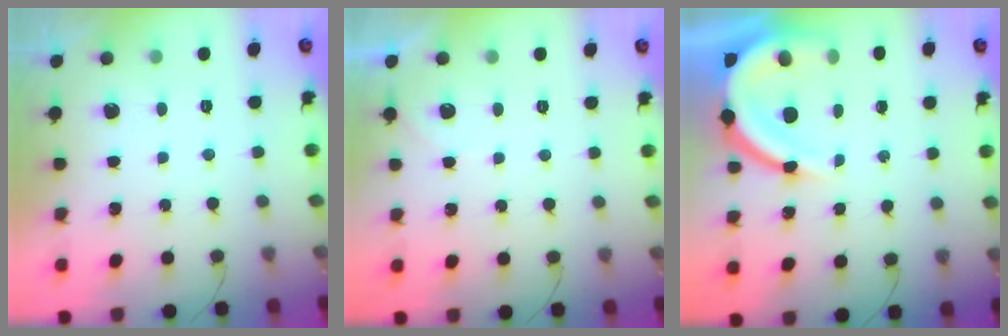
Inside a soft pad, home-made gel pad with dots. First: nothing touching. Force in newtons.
{"total": 2.5, "press": 2.4, "slide": 0.3}
{"total": 14.0, "press": 13.9, "slide": 1.3}